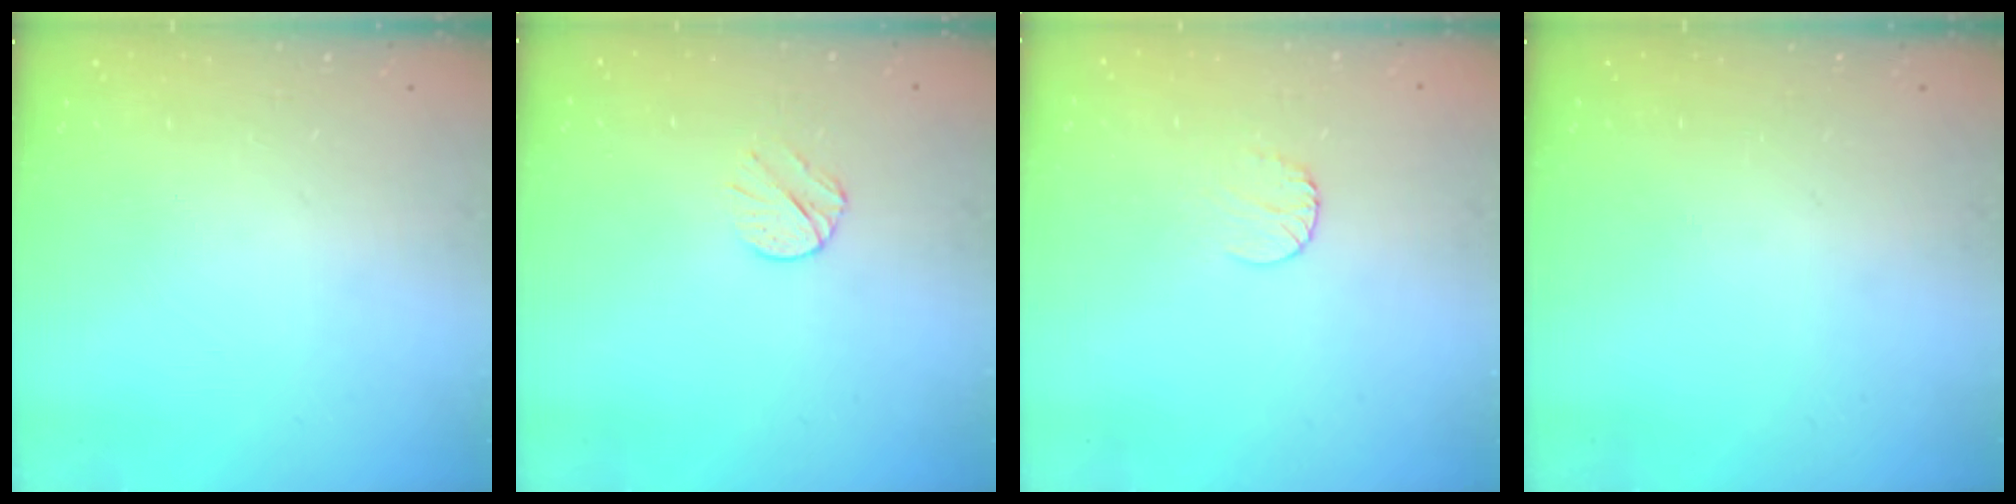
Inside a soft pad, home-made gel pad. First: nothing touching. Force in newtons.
{"total": 5.9, "press": 5.9, "slide": 1.0}
{"total": 5.6, "press": 5.6, "slide": 0.6}
{"total": 0.0}